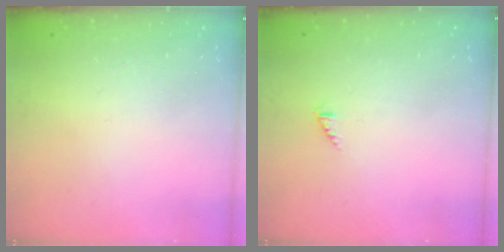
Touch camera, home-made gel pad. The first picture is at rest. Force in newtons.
{"total": 0.0}